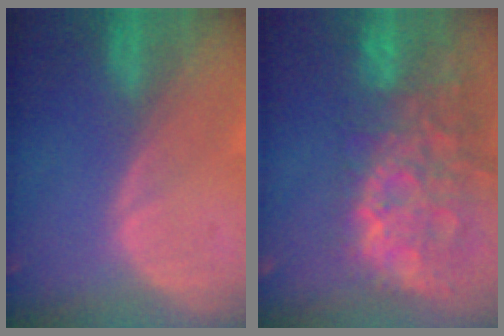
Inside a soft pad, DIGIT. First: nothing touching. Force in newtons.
{"total": 14.3, "press": 11.6, "slide": 8.3}